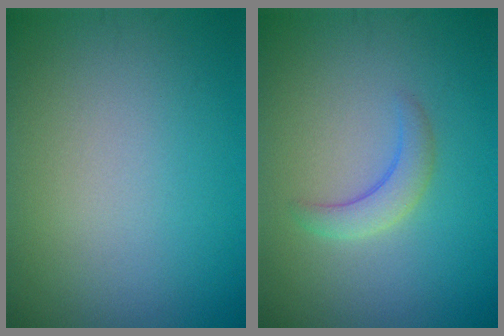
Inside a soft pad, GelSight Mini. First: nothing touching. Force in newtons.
{"total": 2.4, "press": 2.4, "slide": 0.3}